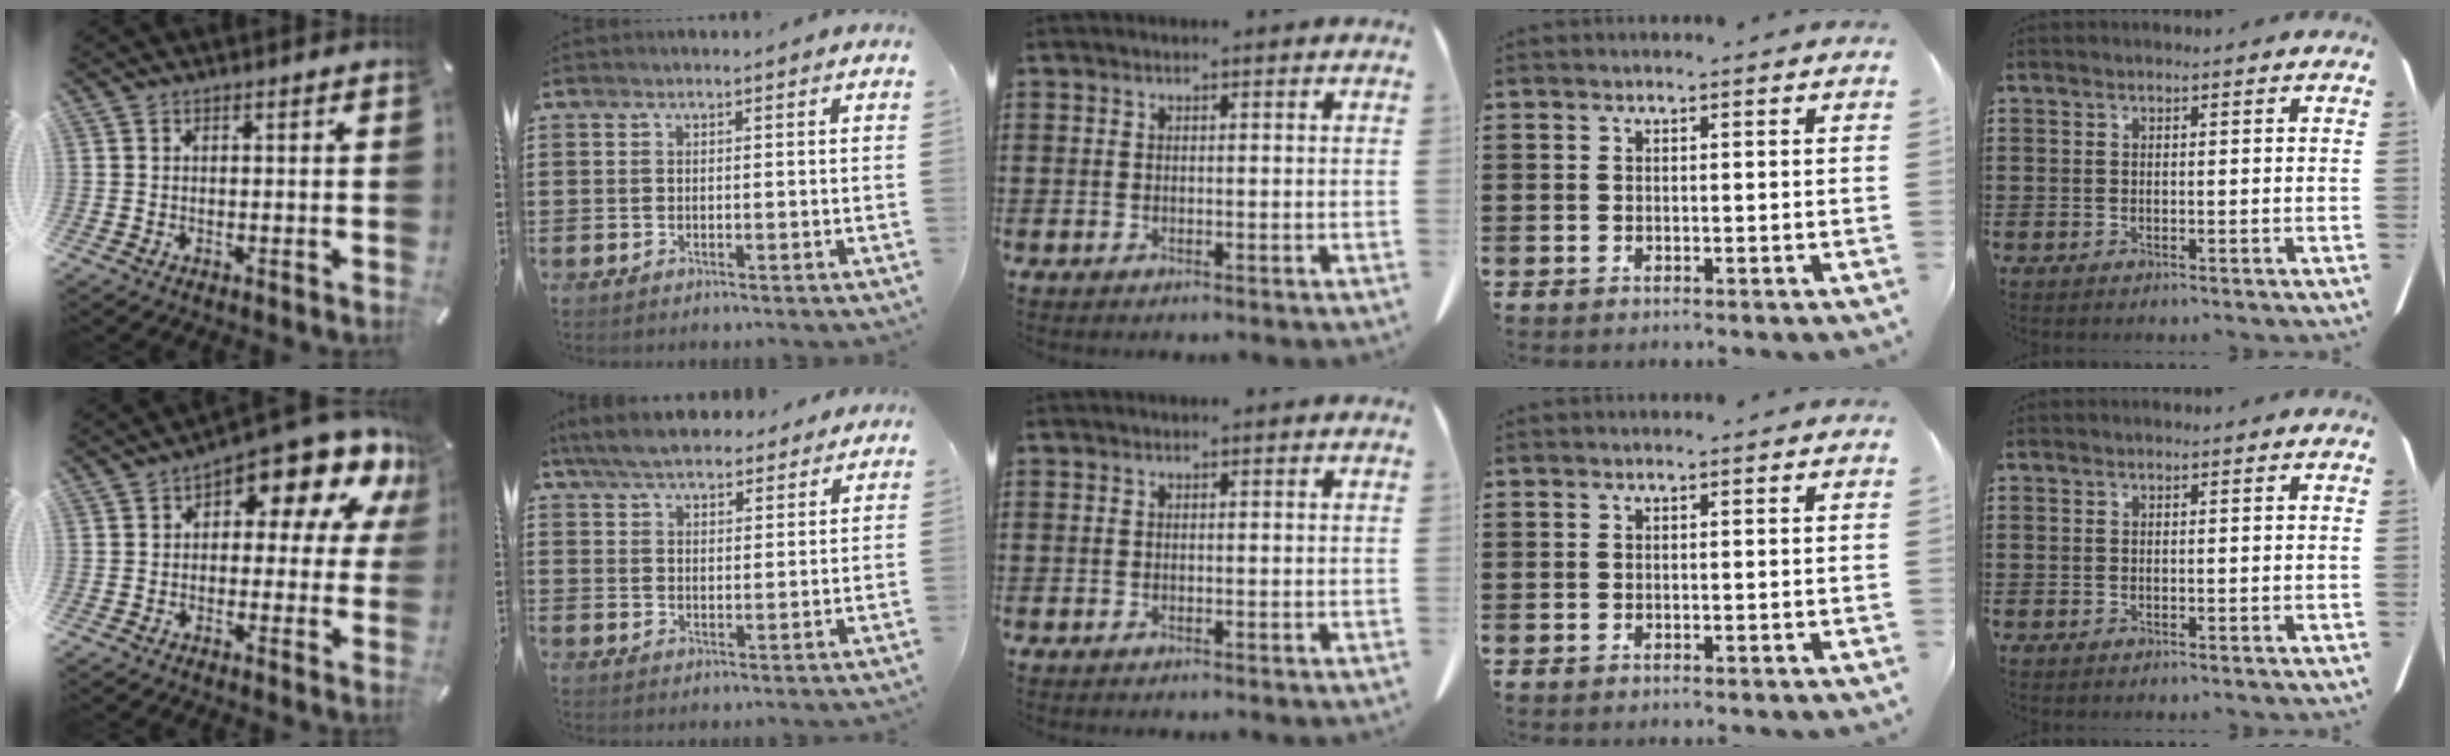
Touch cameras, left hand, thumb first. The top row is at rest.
{"thumb": {"total": 12.9, "force": [8.2, 4.8, 8.8], "torque": [-0.116, -0.077, 0.133]}, "index": {"total": 6.2, "force": [5.6, 1.8, 2.2], "torque": [-0.061, -0.007, 0.105]}}